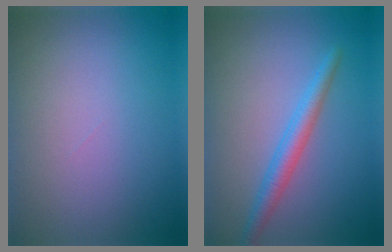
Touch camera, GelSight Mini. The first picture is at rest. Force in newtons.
{"total": 2.6, "press": 2.6, "slide": 0.1}